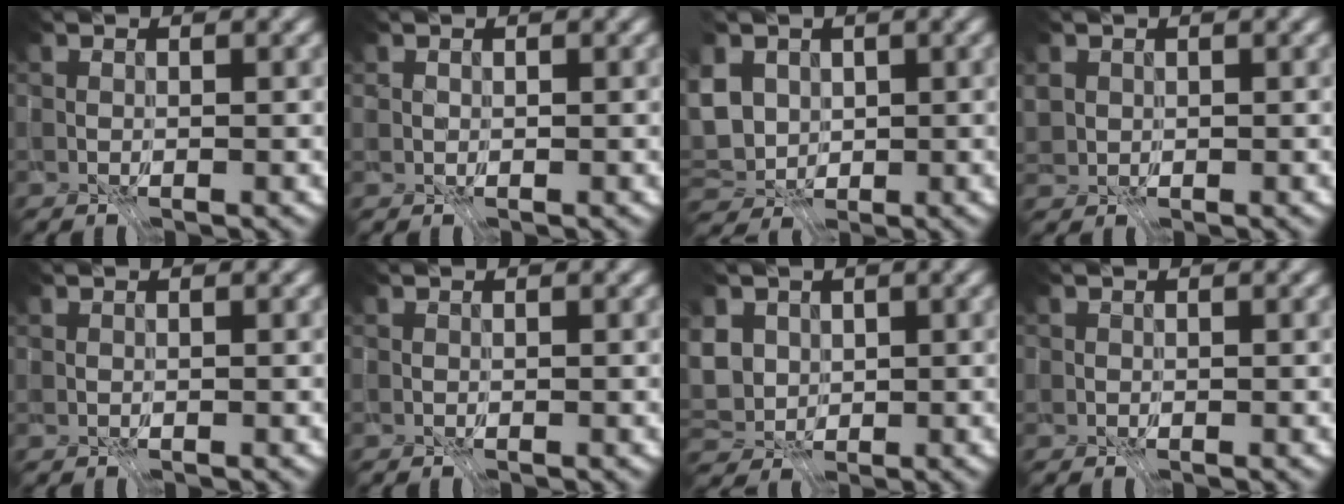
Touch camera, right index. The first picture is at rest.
{"total": 1.2, "force": [0.7, 0.9, 0.4], "torque": [-0.009, 0.005, 0.008]}
{"total": 2.8, "force": [-0.4, 1.8, 2.0], "torque": [-0.041, -0.004, -0.008]}
{"total": 2.1, "force": [0.4, 1.9, 0.9], "torque": [-0.033, 0.003, 0.005]}
{"total": 0.0}
{"total": 0.0}
{"total": 2.3, "force": [-0.1, 1.7, 1.6], "torque": [-0.040, 0.003, -0.002]}
{"total": 1.9, "force": [0.7, 1.5, 0.9], "torque": [-0.016, 0.005, 0.001]}